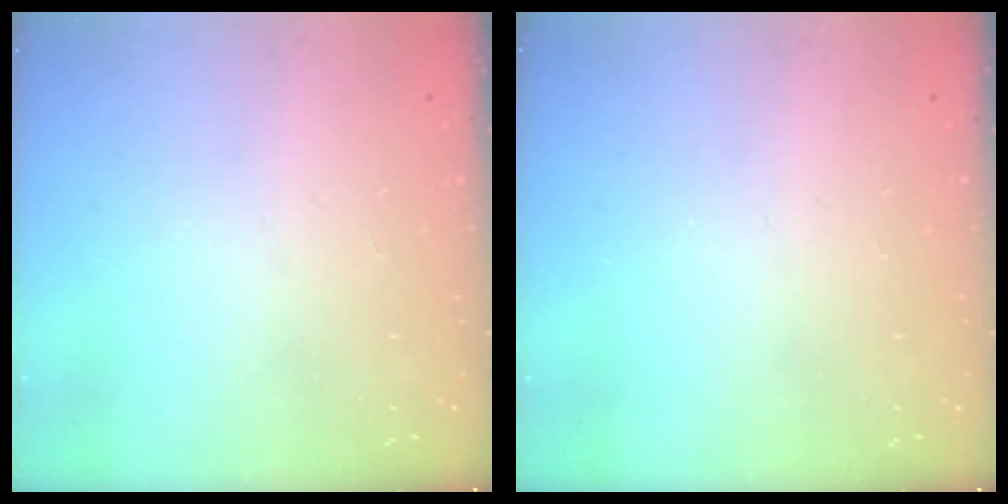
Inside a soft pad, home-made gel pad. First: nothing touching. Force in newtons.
{"total": 0.0}